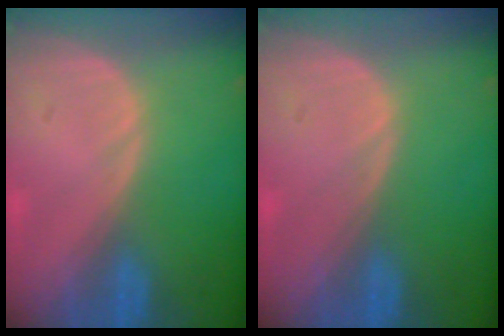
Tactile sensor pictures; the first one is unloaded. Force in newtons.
{"total": 0.0}